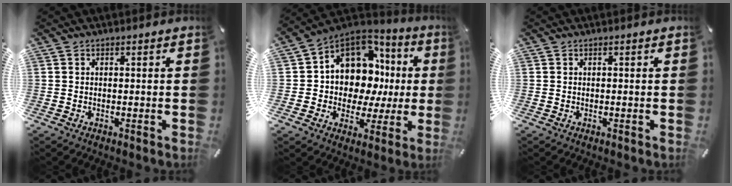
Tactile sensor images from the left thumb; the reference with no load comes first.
{"total": 12.0, "force": [2.8, 10.1, 5.8], "torque": [-0.091, -0.042, 0.058]}
{"total": 0.0}